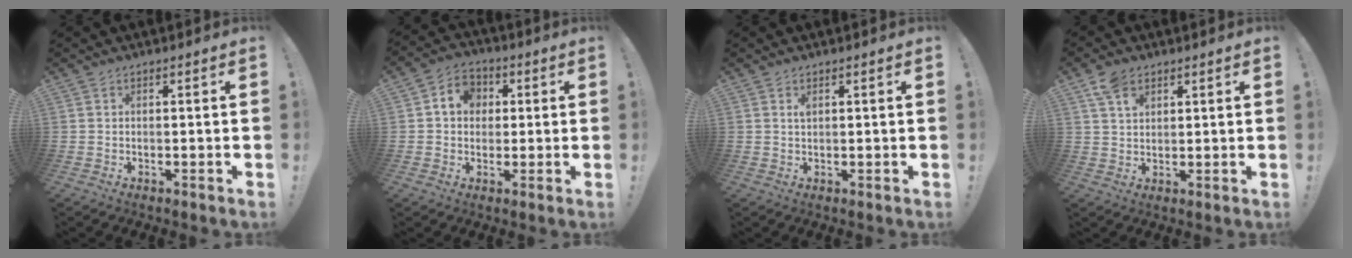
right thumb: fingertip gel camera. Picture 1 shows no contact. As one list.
[{"total": 7.8, "force": [1.5, 6.8, 3.5], "torque": [-0.062, 0.011, 0.031]}, {"total": 1.0, "force": [0.6, 0.2, 0.8], "torque": [-0.010, -0.001, 0.009]}, {"total": 5.8, "force": [3.5, 3.3, 3.2], "torque": [-0.059, -0.010, 0.067]}]